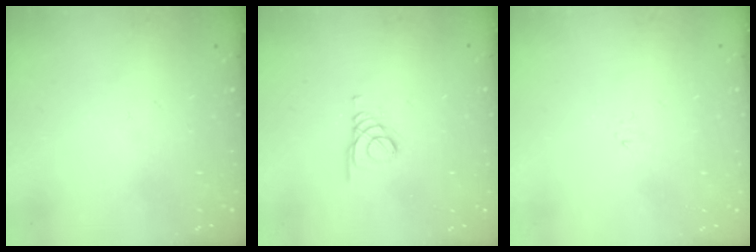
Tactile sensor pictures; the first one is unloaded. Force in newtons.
{"total": 1.6, "press": 1.6, "slide": 0.0}
{"total": 1.2, "press": 1.1, "slide": 0.2}